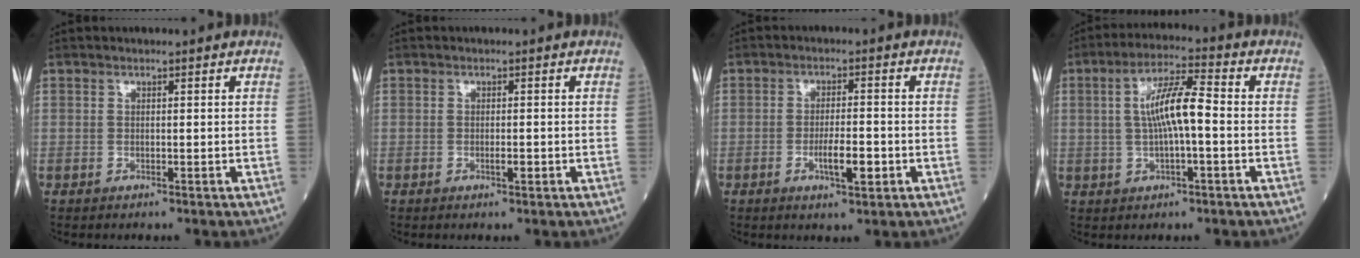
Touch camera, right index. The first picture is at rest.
{"total": 1.2, "force": [-0.4, 0.2, 1.1], "torque": [-0.021, -0.001, -0.007]}
{"total": 4.8, "force": [-1.6, 0.9, 4.4], "torque": [-0.077, -0.001, -0.025]}
{"total": 8.0, "force": [0.1, 1.2, 7.9], "torque": [-0.149, 0.016, 0.000]}